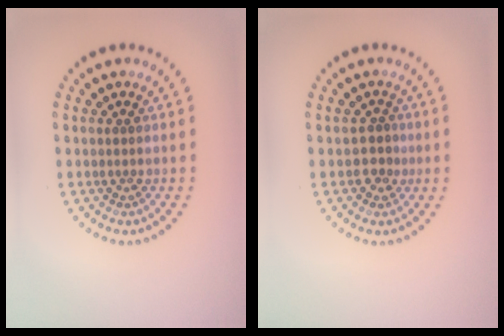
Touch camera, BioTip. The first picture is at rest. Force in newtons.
{"total": 1.9, "press": 1.7, "slide": 0.7}